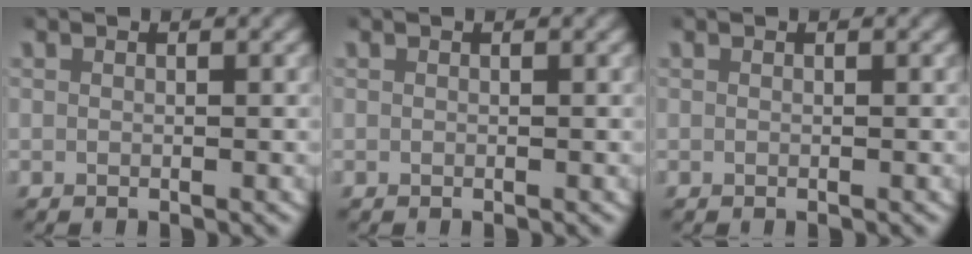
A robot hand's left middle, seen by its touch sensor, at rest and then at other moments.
{"total": 0.0}
{"total": 0.0}